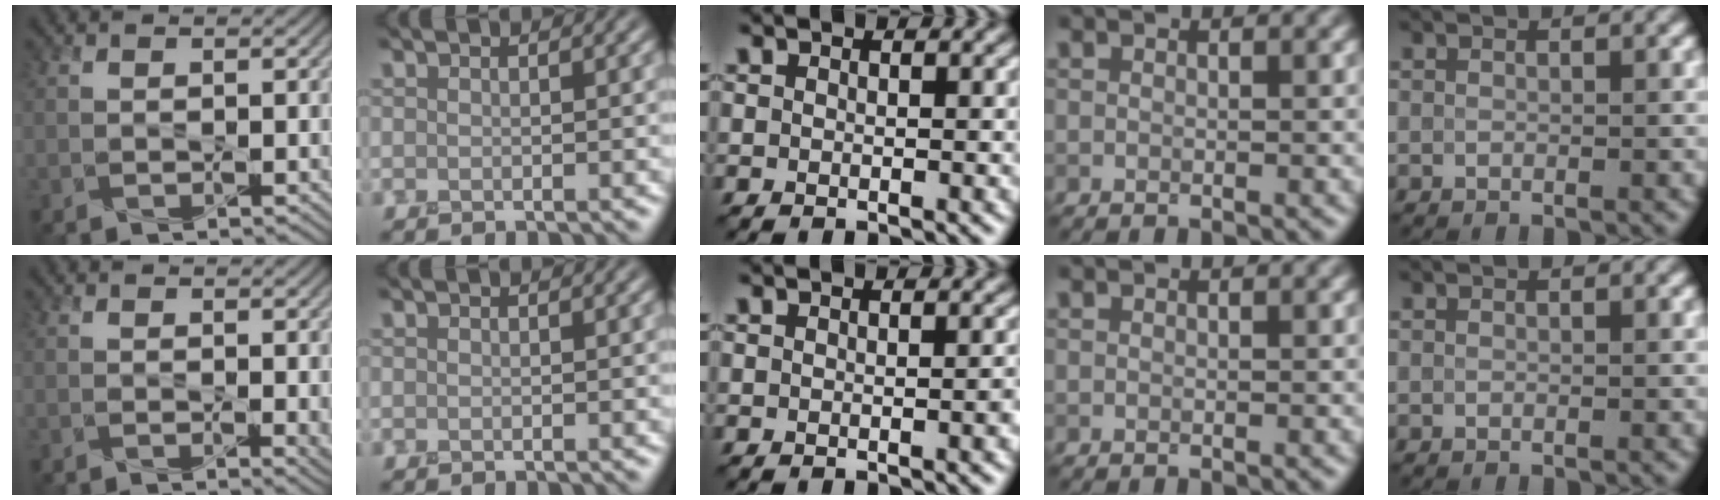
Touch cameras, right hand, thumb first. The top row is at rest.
{"thumb": {"total": 1.4, "force": [0.2, 0.4, 1.3], "torque": [-0.017, -0.007, 0.004]}, "middle": {"total": 0.8, "force": [-0.3, 0.0, 0.7], "torque": [-0.007, 0.002, -0.004]}}